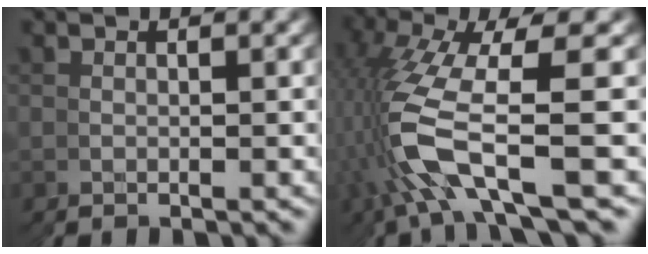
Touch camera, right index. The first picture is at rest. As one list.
[{"total": 8.0, "force": [-1.3, 4.1, 6.7], "torque": [-0.176, -0.021, -0.015]}]